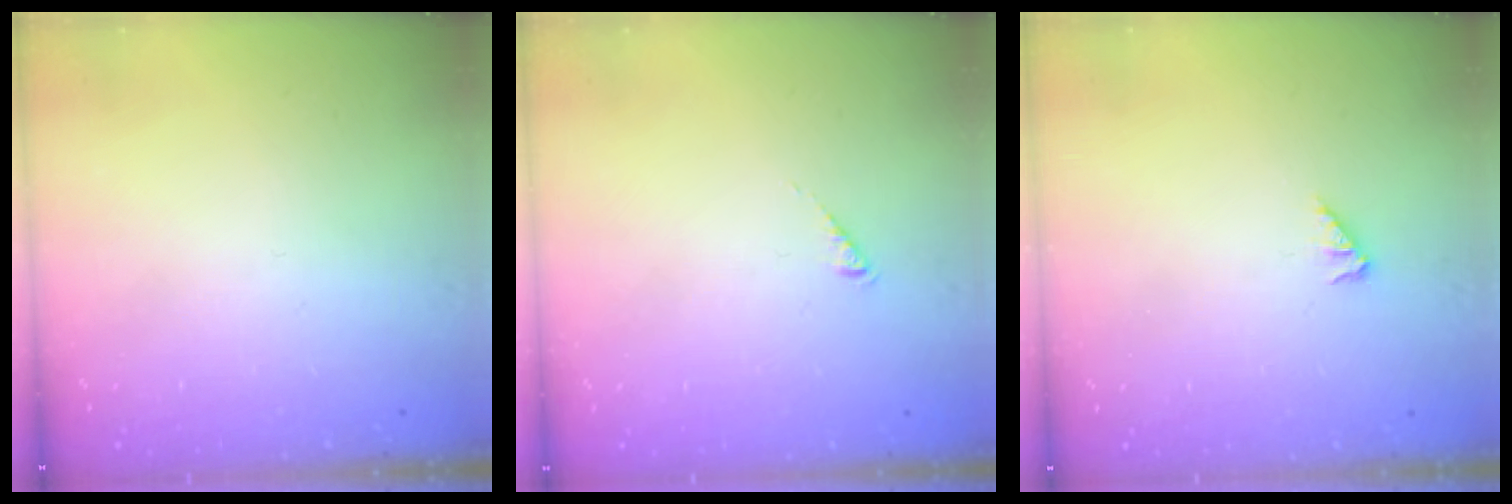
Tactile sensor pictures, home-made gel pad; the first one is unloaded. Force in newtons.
{"total": 0.0}
{"total": 2.2, "press": 2.1, "slide": 0.5}